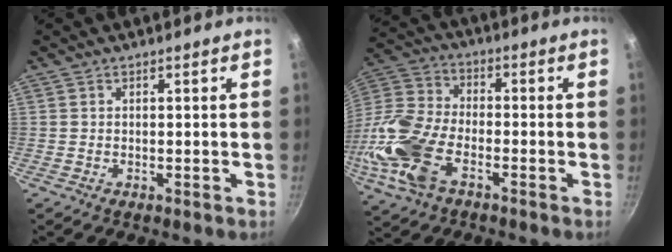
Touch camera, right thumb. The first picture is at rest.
{"total": 17.1, "force": [-6.2, 9.5, 12.8], "torque": [-0.277, 0.023, -0.140]}